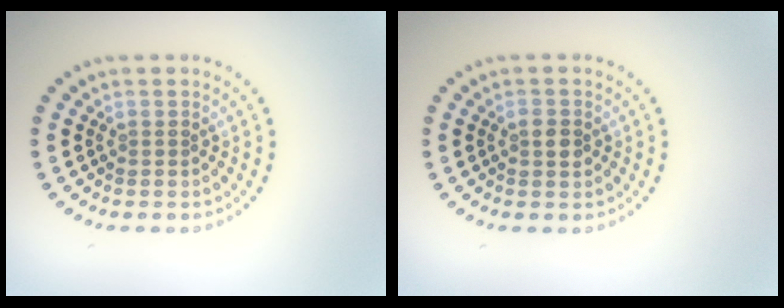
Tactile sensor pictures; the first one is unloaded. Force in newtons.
{"total": 1.4, "press": 1.4, "slide": 0.1}